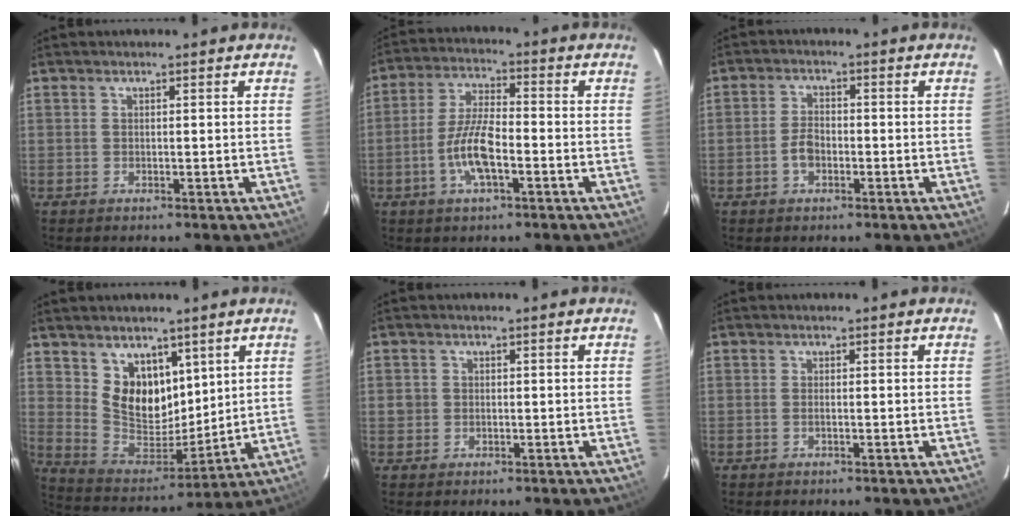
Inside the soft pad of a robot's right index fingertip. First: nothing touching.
{"total": 9.0, "force": [-3.3, 2.7, 7.9], "torque": [-0.163, 0.003, -0.063]}
{"total": 3.8, "force": [-1.5, 2.3, 2.5], "torque": [-0.054, 0.006, -0.027]}
{"total": 12.2, "force": [6.5, 8.3, 6.1], "torque": [-0.107, -0.006, 0.138]}
{"total": 2.0, "force": [-0.3, 1.9, 0.4], "torque": [-0.007, 0.001, -0.006]}
{"total": 0.8, "force": [-0.3, 0.1, 0.7], "torque": [-0.015, 0.001, -0.006]}